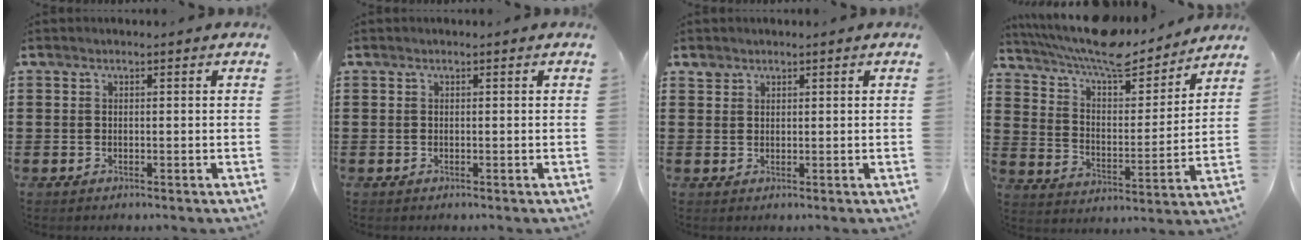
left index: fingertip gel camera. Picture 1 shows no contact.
{"total": 0.0}
{"total": 1.4, "force": [1.2, 0.7, 0.1], "torque": [-0.006, 0.002, 0.024]}
{"total": 9.3, "force": [8.3, 1.8, 3.8], "torque": [-0.100, -0.049, 0.144]}